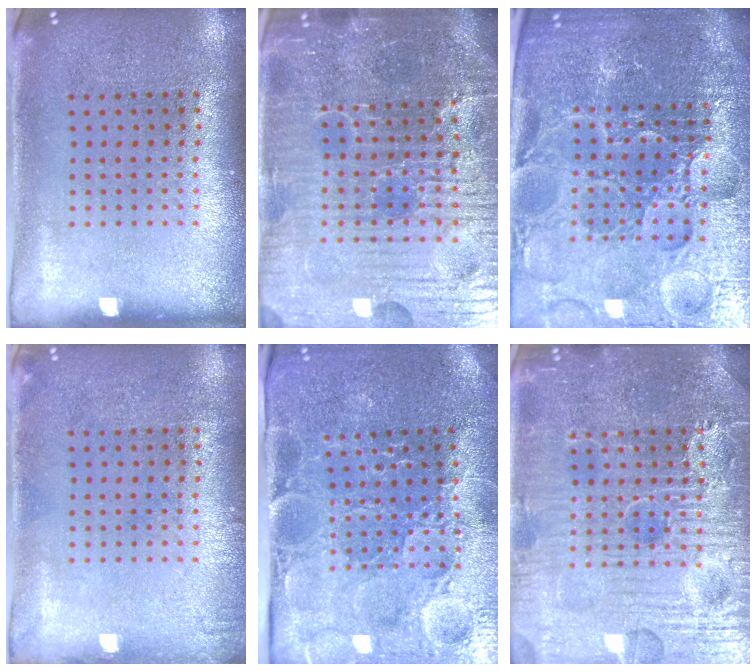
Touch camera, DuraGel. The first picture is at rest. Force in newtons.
{"total": 6.4, "press": 5.8, "slide": 2.7}
{"total": 6.0, "press": 5.4, "slide": 2.6}
{"total": 0.7, "press": 0.7, "slide": 0.1}
{"total": 3.8, "press": 3.8, "slide": 0.4}
{"total": 7.9, "press": 7.8, "slide": 0.9}